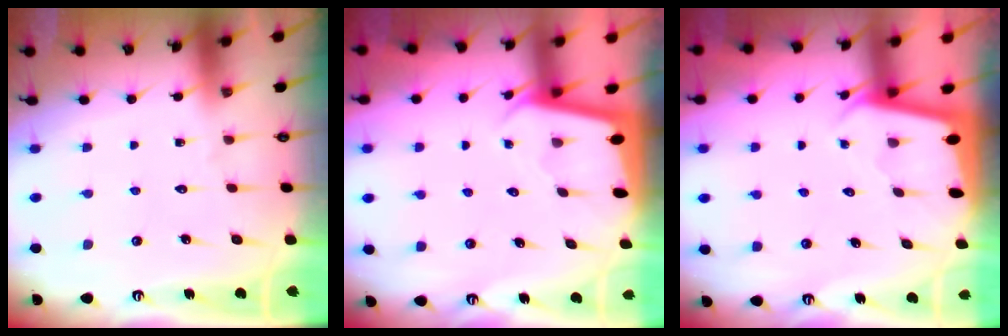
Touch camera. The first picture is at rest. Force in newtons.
{"total": 2.0, "press": 2.0, "slide": 0.0}
{"total": 1.8, "press": 1.8, "slide": 0.1}